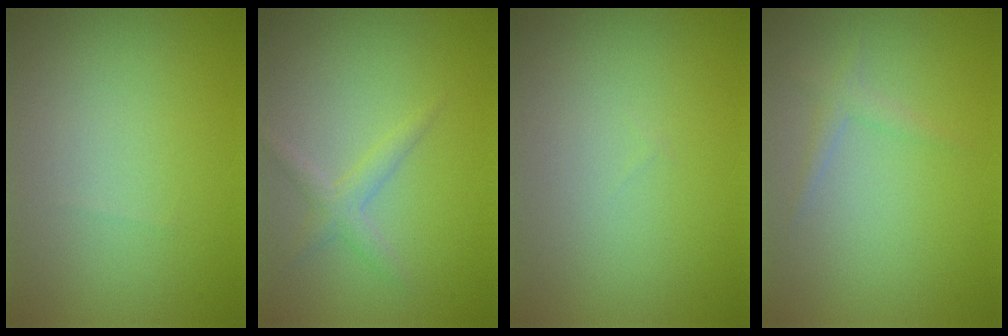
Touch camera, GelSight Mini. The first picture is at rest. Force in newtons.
{"total": 1.7, "press": 1.7, "slide": 0.1}
{"total": 0.0}
{"total": 1.2, "press": 1.1, "slide": 0.1}